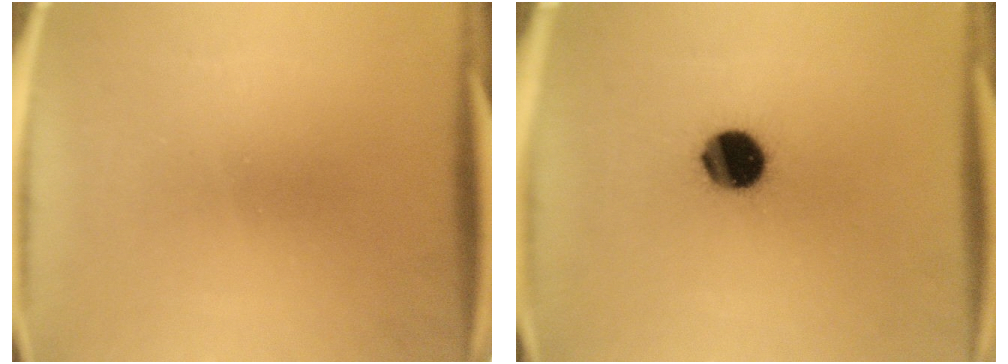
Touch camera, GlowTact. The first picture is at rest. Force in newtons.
{"total": 11.5}